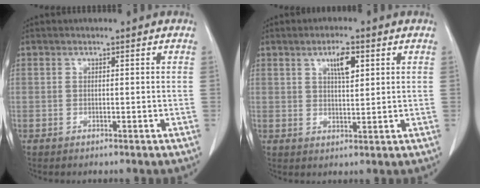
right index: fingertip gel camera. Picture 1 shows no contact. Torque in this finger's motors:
{"motor_torque": [0.35, 0.34, 0.07, 0.04]}